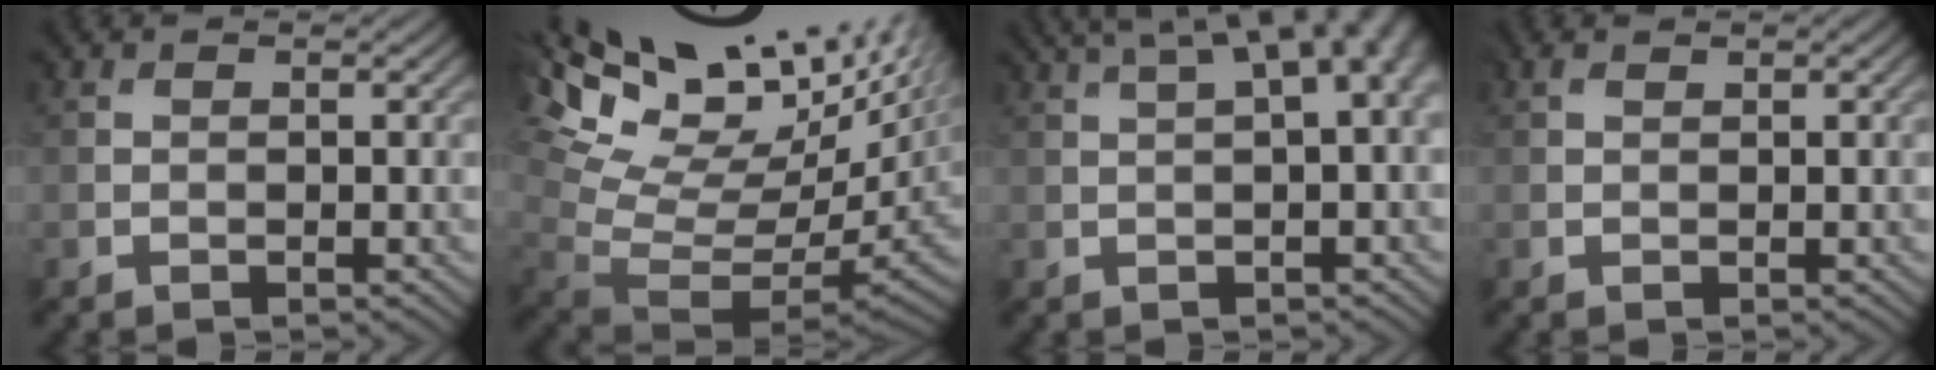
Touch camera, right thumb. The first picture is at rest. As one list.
[{"total": 16.1, "force": [6.3, 6.3, 13.4], "torque": [-0.204, 0.030, 0.156]}, {"total": 8.9, "force": [2.8, 3.1, 7.8], "torque": [-0.097, 0.032, 0.040]}, {"total": 0.9, "force": [0.7, 0.3, 0.5], "torque": [-0.012, 0.002, 0.014]}]